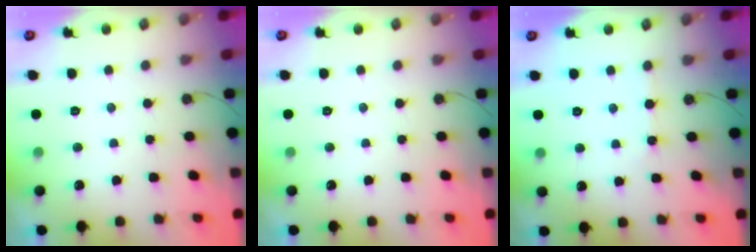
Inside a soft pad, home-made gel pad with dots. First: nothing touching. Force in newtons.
{"total": 0.0}
{"total": 2.1, "press": 2.0, "slide": 0.4}